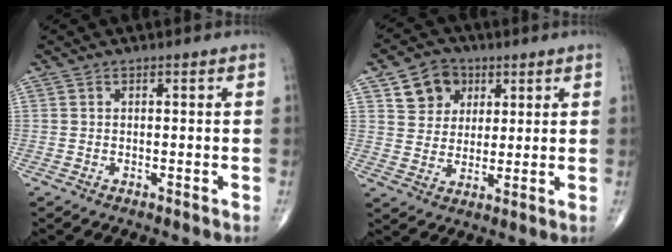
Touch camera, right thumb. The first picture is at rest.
{"total": 8.6, "force": [3.9, 7.0, 3.1], "torque": [-0.018, -0.009, 0.066]}